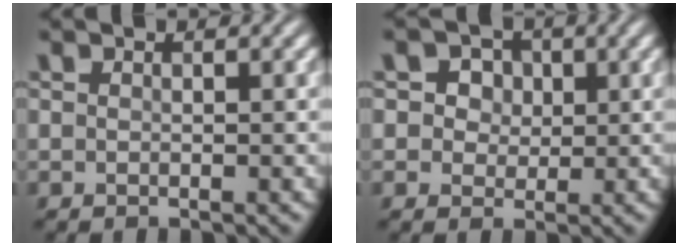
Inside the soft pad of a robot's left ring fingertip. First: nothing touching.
{"total": 3.6, "force": [1.6, 2.8, 1.6], "torque": [-0.027, 0.004, 0.011]}